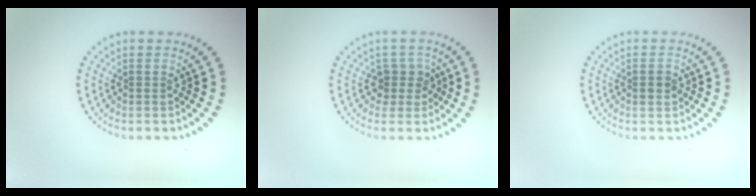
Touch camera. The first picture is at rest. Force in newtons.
{"total": 2.0, "press": 1.6, "slide": 1.2}
{"total": 1.4, "press": 1.3, "slide": 0.2}